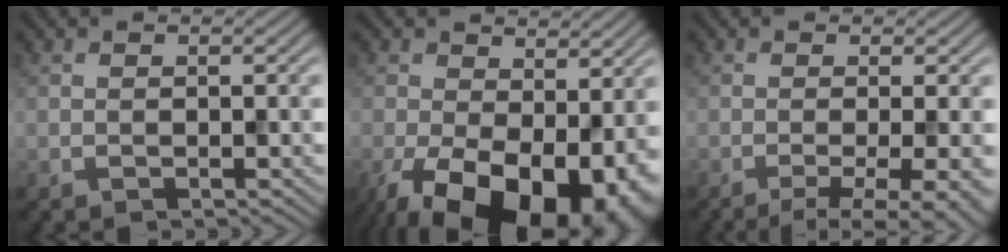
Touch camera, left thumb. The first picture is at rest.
{"total": 17.3, "force": [-6.1, 10.0, 12.8], "torque": [-0.233, -0.053, -0.067]}
{"total": 7.2, "force": [-2.9, 1.8, 6.4], "torque": [-0.082, -0.005, -0.037]}